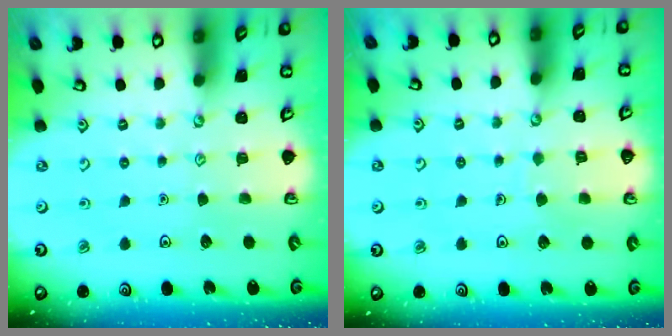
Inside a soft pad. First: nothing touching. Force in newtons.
{"total": 3.9, "press": 3.9, "slide": 0.4}